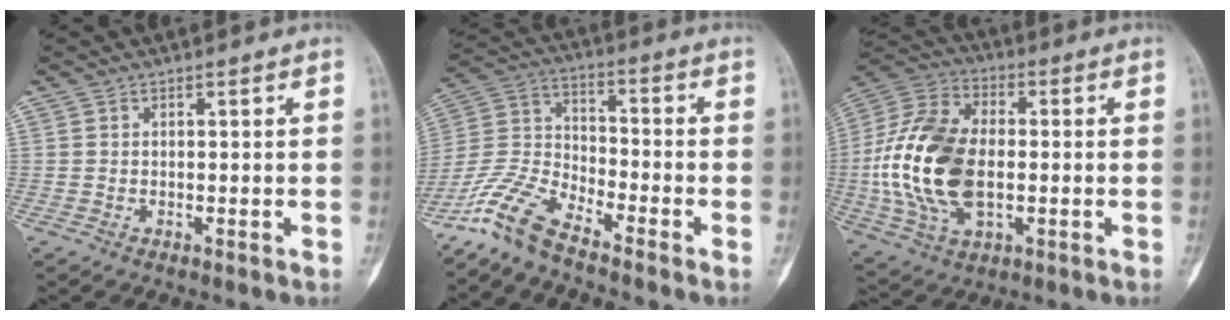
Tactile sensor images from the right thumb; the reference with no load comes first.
{"total": 9.8, "force": [-8.3, 2.5, 4.6], "torque": [-0.106, 0.060, -0.178]}
{"total": 21.1, "force": [-1.4, 12.6, 16.9], "torque": [-0.346, 0.008, -0.023]}